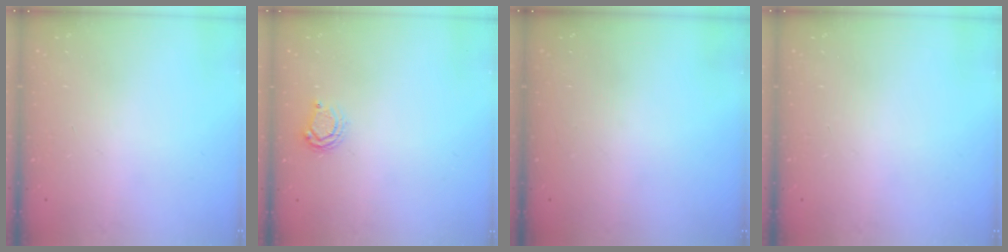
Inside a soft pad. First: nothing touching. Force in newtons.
{"total": 6.0, "press": 5.9, "slide": 0.7}
{"total": 0.0}
{"total": 0.0}